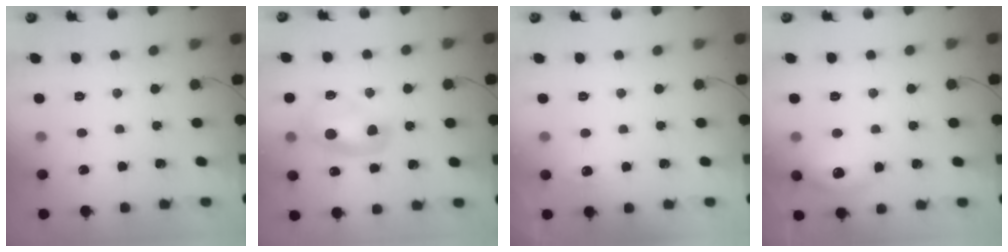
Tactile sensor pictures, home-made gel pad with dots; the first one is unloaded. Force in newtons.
{"total": 10.2, "press": 10.2, "slide": 0.6}
{"total": 7.7, "press": 3.7, "slide": 6.7}
{"total": 9.2, "press": 9.2, "slide": 1.3}